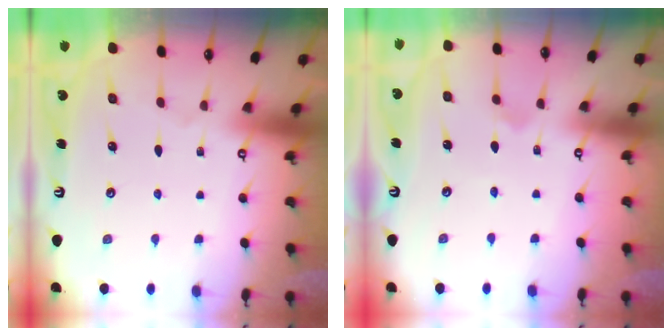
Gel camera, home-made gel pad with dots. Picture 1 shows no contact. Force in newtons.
{"total": 1.3, "press": 1.2, "slide": 0.4}